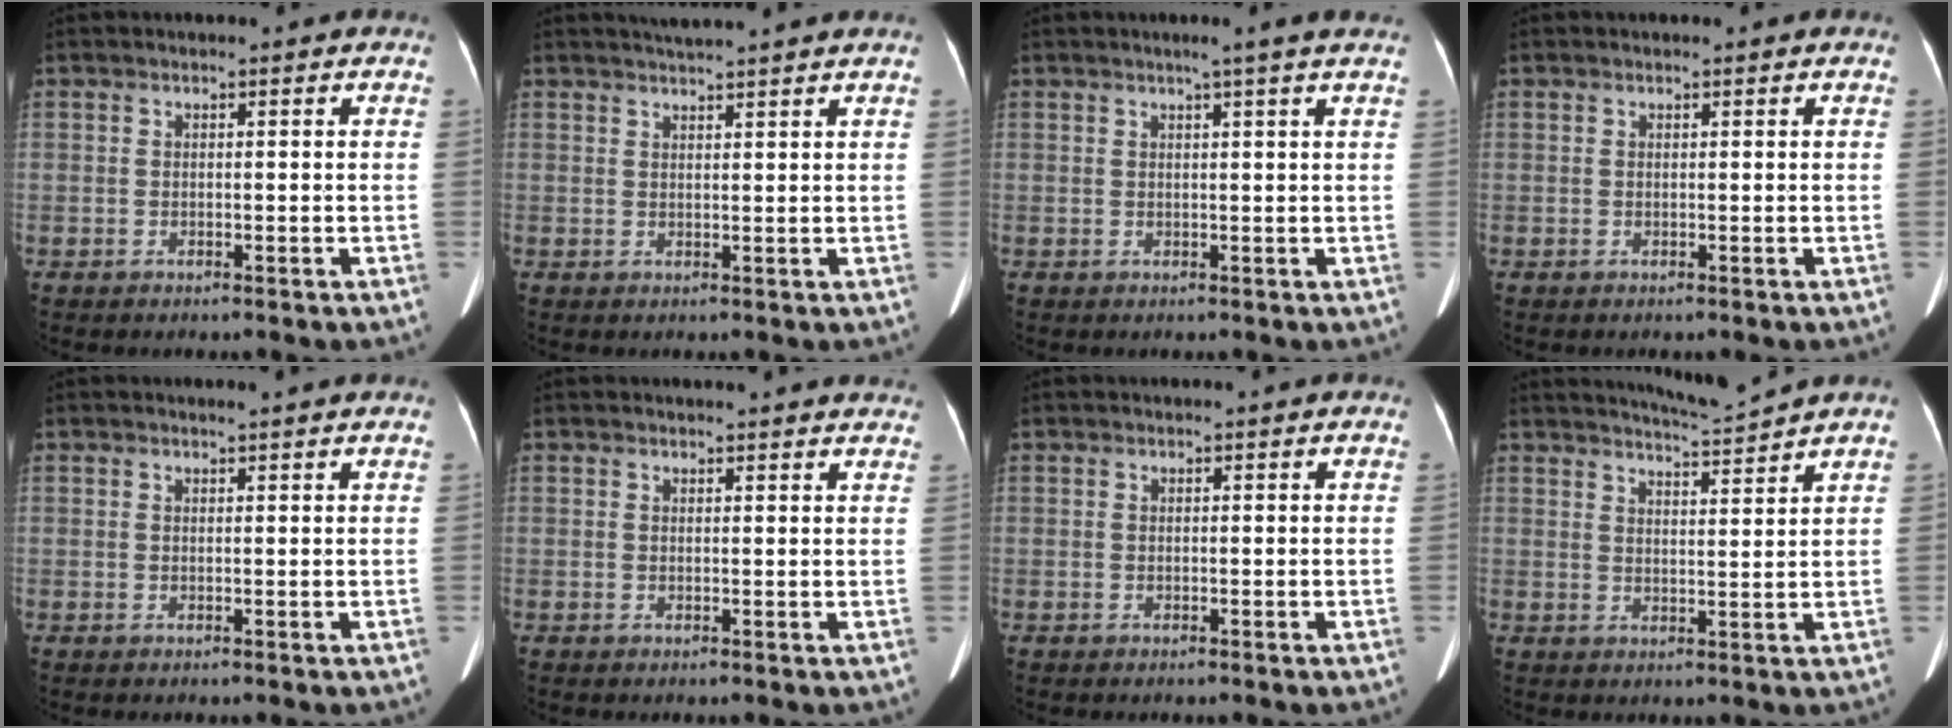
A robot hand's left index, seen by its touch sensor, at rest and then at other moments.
{"total": 5.0, "force": [4.6, -0.7, 1.9], "torque": [-0.028, 0.022, 0.062]}
{"total": 3.5, "force": [2.6, -0.9, 2.1], "torque": [-0.030, 0.007, 0.033]}
{"total": 0.0}
{"total": 1.6, "force": [1.5, -0.2, 0.7], "torque": [-0.012, 0.006, 0.024]}
{"total": 10.3, "force": [9.9, 1.5, 2.7], "torque": [-0.014, 0.010, 0.092]}
{"total": 0.9, "force": [0.8, 0.0, 0.3], "torque": [-0.006, 0.012, 0.015]}
{"total": 5.1, "force": [4.8, -1.7, 0.5], "torque": [-0.018, -0.015, 0.080]}